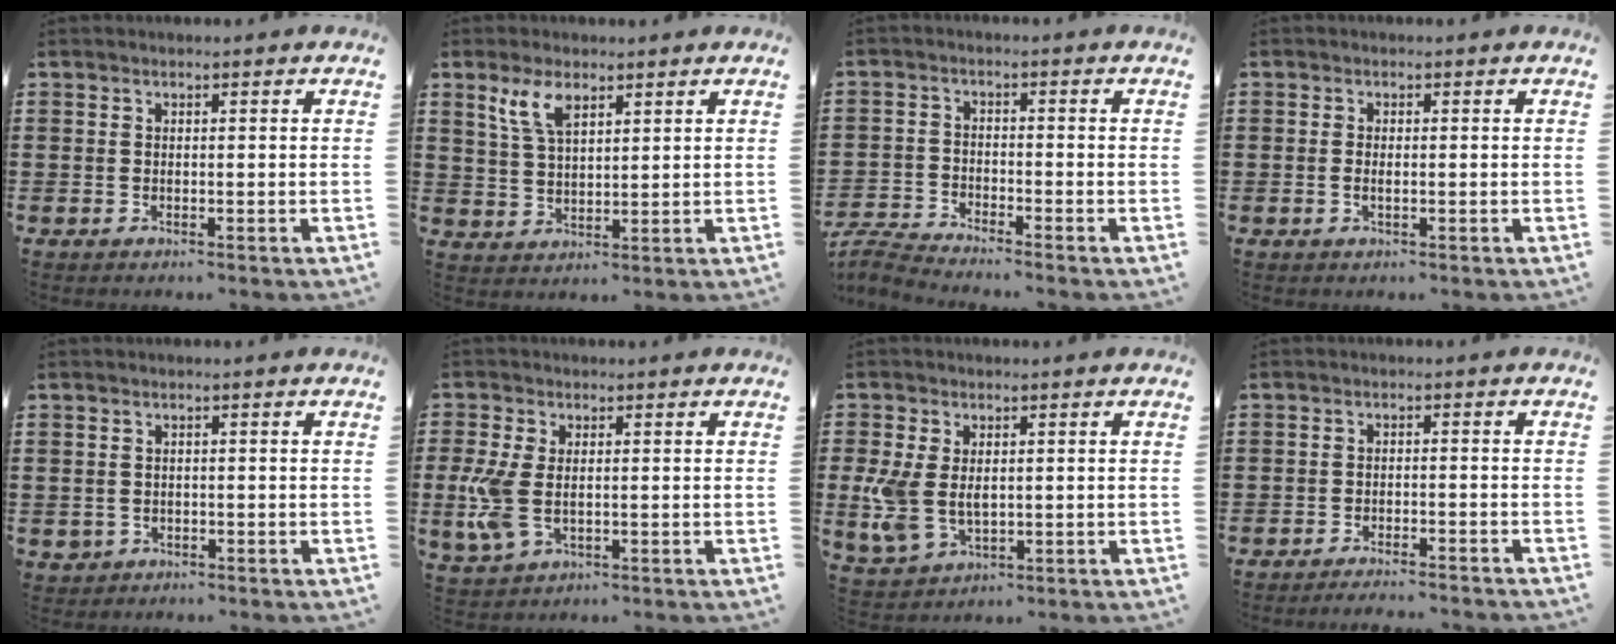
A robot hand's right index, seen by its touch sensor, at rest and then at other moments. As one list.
[{"total": 5.3, "force": [3.1, 2.2, 3.7], "torque": [-0.083, 0.007, 0.056]}, {"total": 3.3, "force": [-3.3, 0.0, 0.4], "torque": [-0.026, 0.000, -0.075]}, {"total": 1.1, "force": [-0.2, 0.3, 1.0], "torque": [-0.019, -0.001, -0.002]}, {"total": 0.7, "force": [-0.3, 0.6, 0.1], "torque": [-0.006, 0.003, -0.009]}, {"total": 6.8, "force": [-0.7, 3.6, 5.7], "torque": [-0.143, -0.007, -0.016]}, {"total": 6.5, "force": [0.1, 4.3, 4.9], "torque": [-0.130, -0.001, -0.002]}, {"total": 2.4, "force": [-2.4, -0.2, 0.3], "torque": [-0.009, 0.001, -0.051]}]